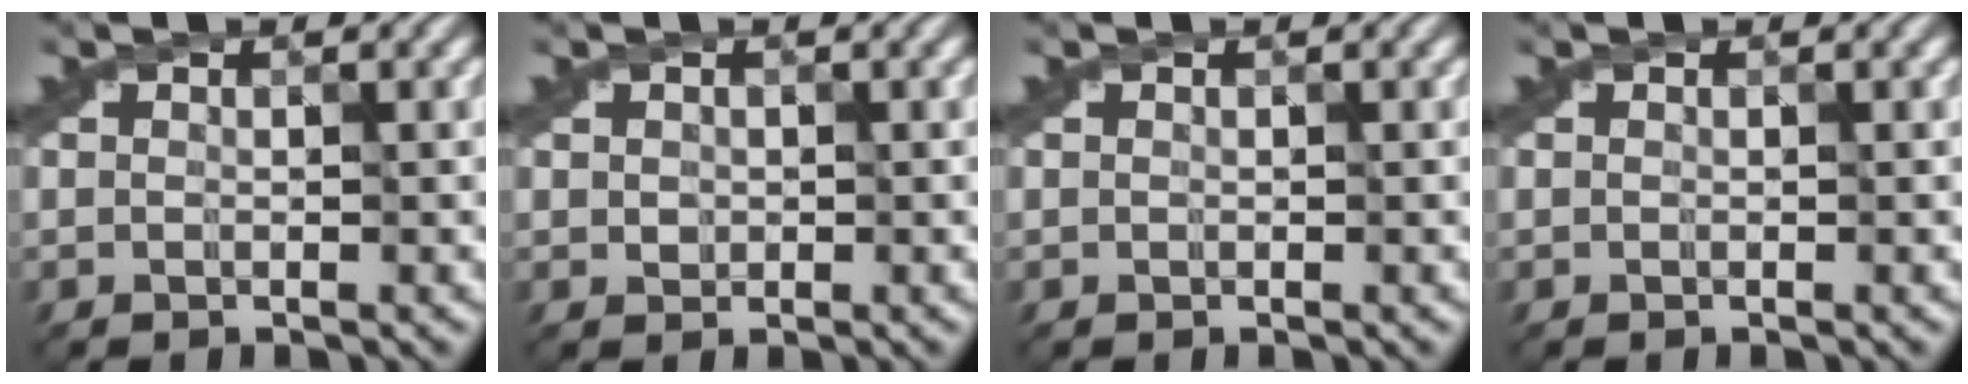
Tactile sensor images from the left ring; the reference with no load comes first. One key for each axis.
{"total": 1.0, "fx": 0.2, "fy": 1.0, "fz": 0.2, "tx": 0.003, "ty": -0.001, "tz": 0.004}
{"total": 0.0}
{"total": 0.0}